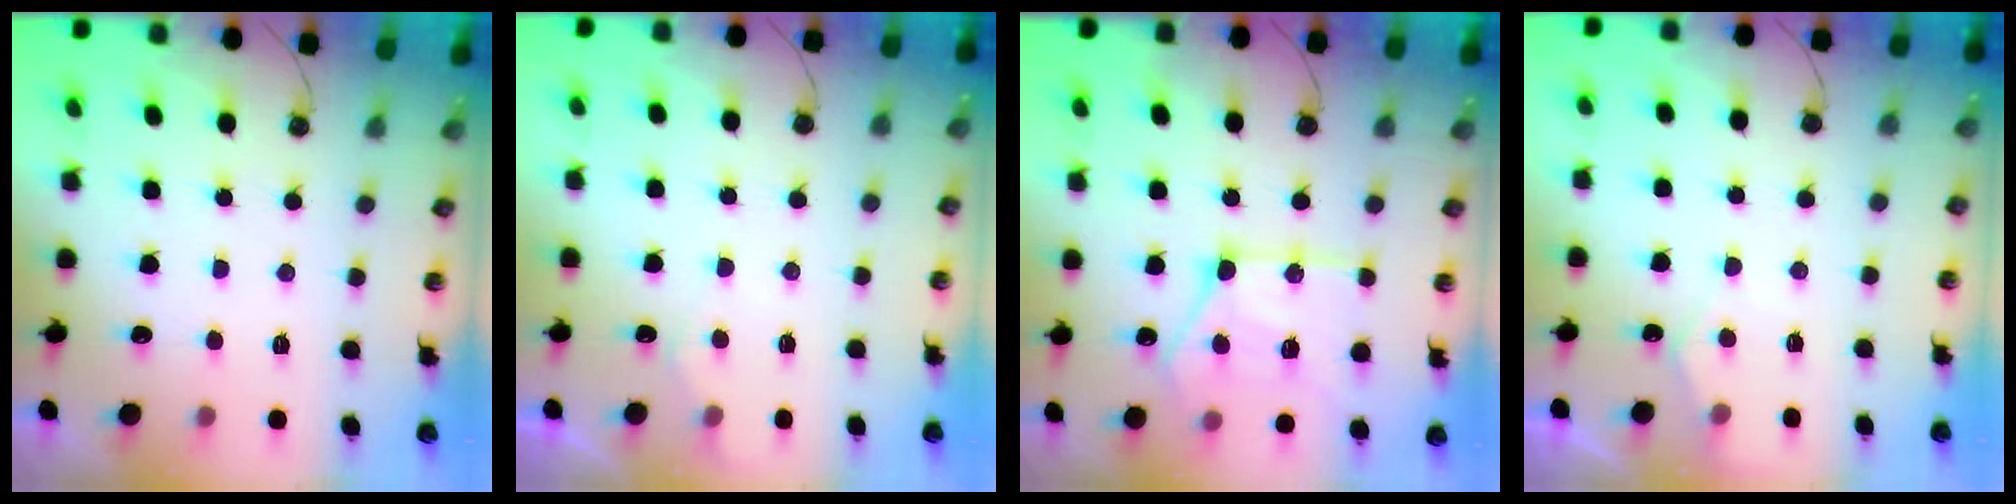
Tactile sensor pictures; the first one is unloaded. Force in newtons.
{"total": 4.0, "press": 4.0, "slide": 0.4}
{"total": 18.6, "press": 18.5, "slide": 1.6}
{"total": 4.6, "press": 4.6, "slide": 0.6}